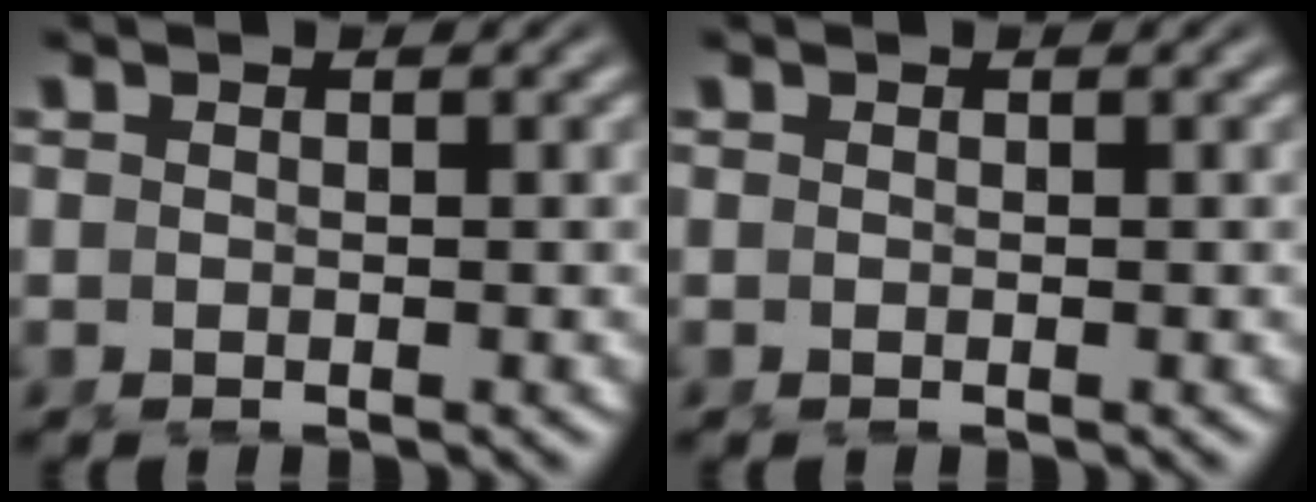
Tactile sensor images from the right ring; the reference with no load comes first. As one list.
[{"total": 0.0}]